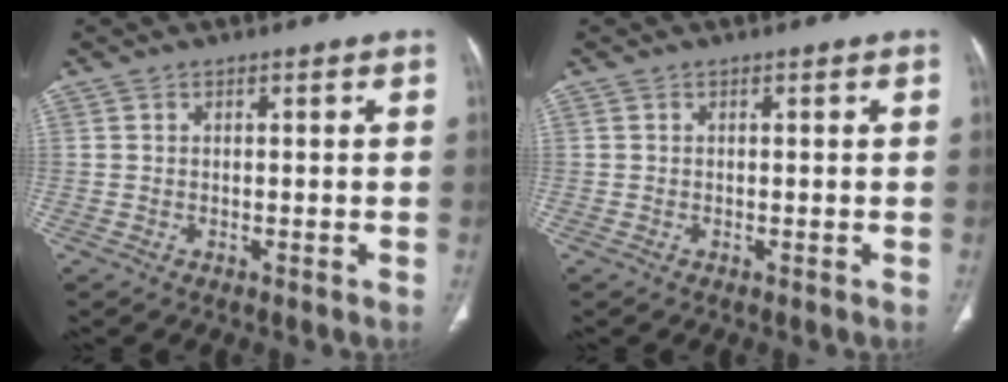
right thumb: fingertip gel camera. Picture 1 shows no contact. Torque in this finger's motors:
{"motor_torque": [0.84, 0.88, 0.70, 0.42, 0.20]}